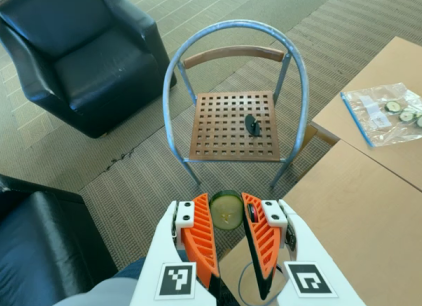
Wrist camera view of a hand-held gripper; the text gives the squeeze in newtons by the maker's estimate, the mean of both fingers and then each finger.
{"total": 9.0, "left": 9.4, "right": 8.6}